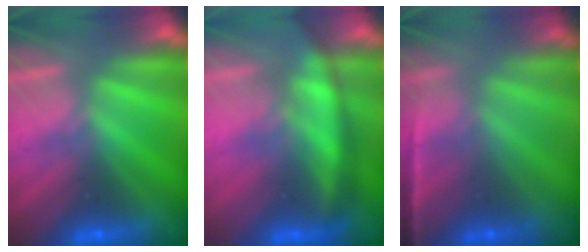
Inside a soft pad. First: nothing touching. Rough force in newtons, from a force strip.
{"total": 3.2}
{"total": 1.6}